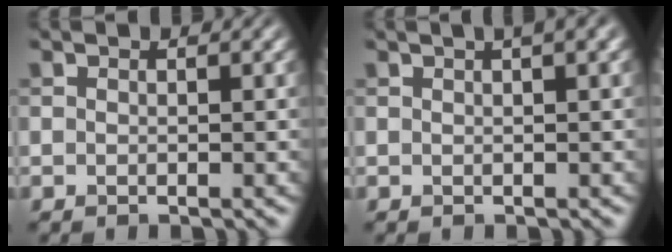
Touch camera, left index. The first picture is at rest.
{"total": 2.6, "force": [1.4, 0.7, 2.1], "torque": [-0.022, 0.006, 0.012]}